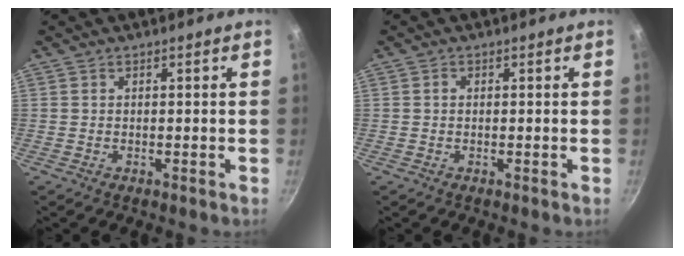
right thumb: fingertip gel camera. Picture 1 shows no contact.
{"total": 0.8, "force": [0.1, 0.7, 0.5], "torque": [-0.007, 0.006, 0.001]}